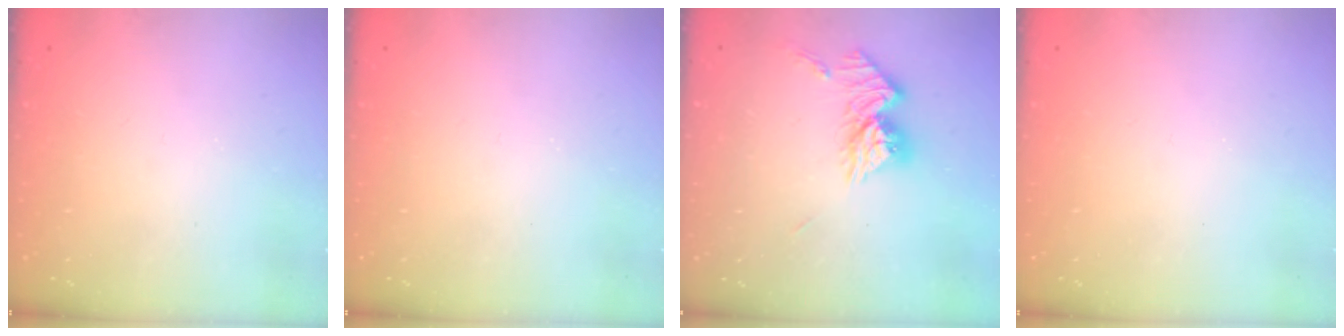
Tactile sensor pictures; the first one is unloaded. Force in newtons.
{"total": 0.0}
{"total": 11.1, "press": 11.1, "slide": 0.9}
{"total": 0.0}